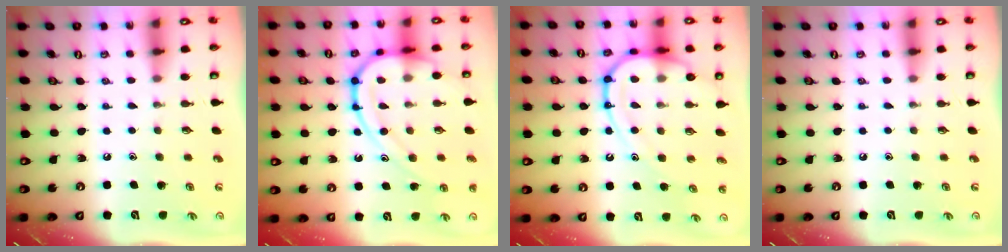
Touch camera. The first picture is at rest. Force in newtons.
{"total": 16.1, "press": 16.0, "slide": 1.3}
{"total": 13.5, "press": 13.5, "slide": 0.8}
{"total": 0.0}